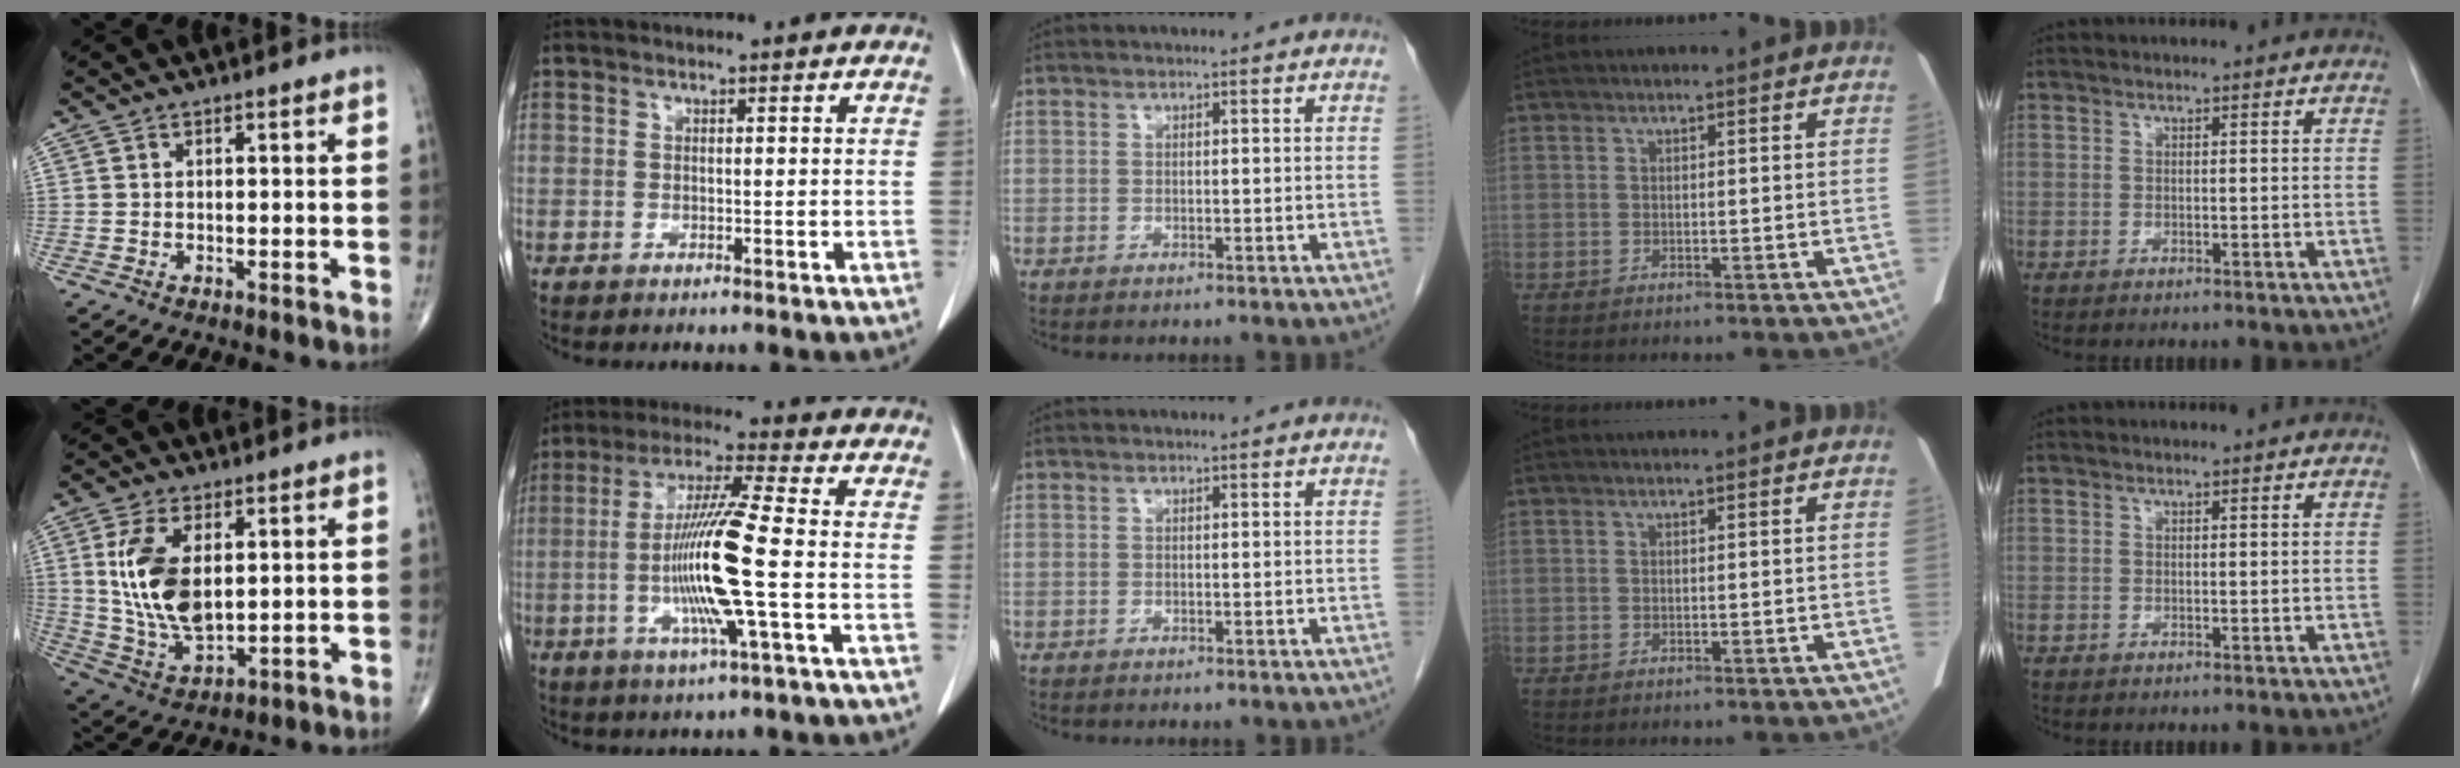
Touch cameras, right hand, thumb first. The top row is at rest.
{"thumb": {"total": 14.2, "force": [2.9, 7.6, 11.6], "torque": [-0.224, -0.017, 0.066]}, "index": {"total": 13.4, "force": [-2.3, -0.6, 13.2], "torque": [-0.261, -0.009, -0.052]}}